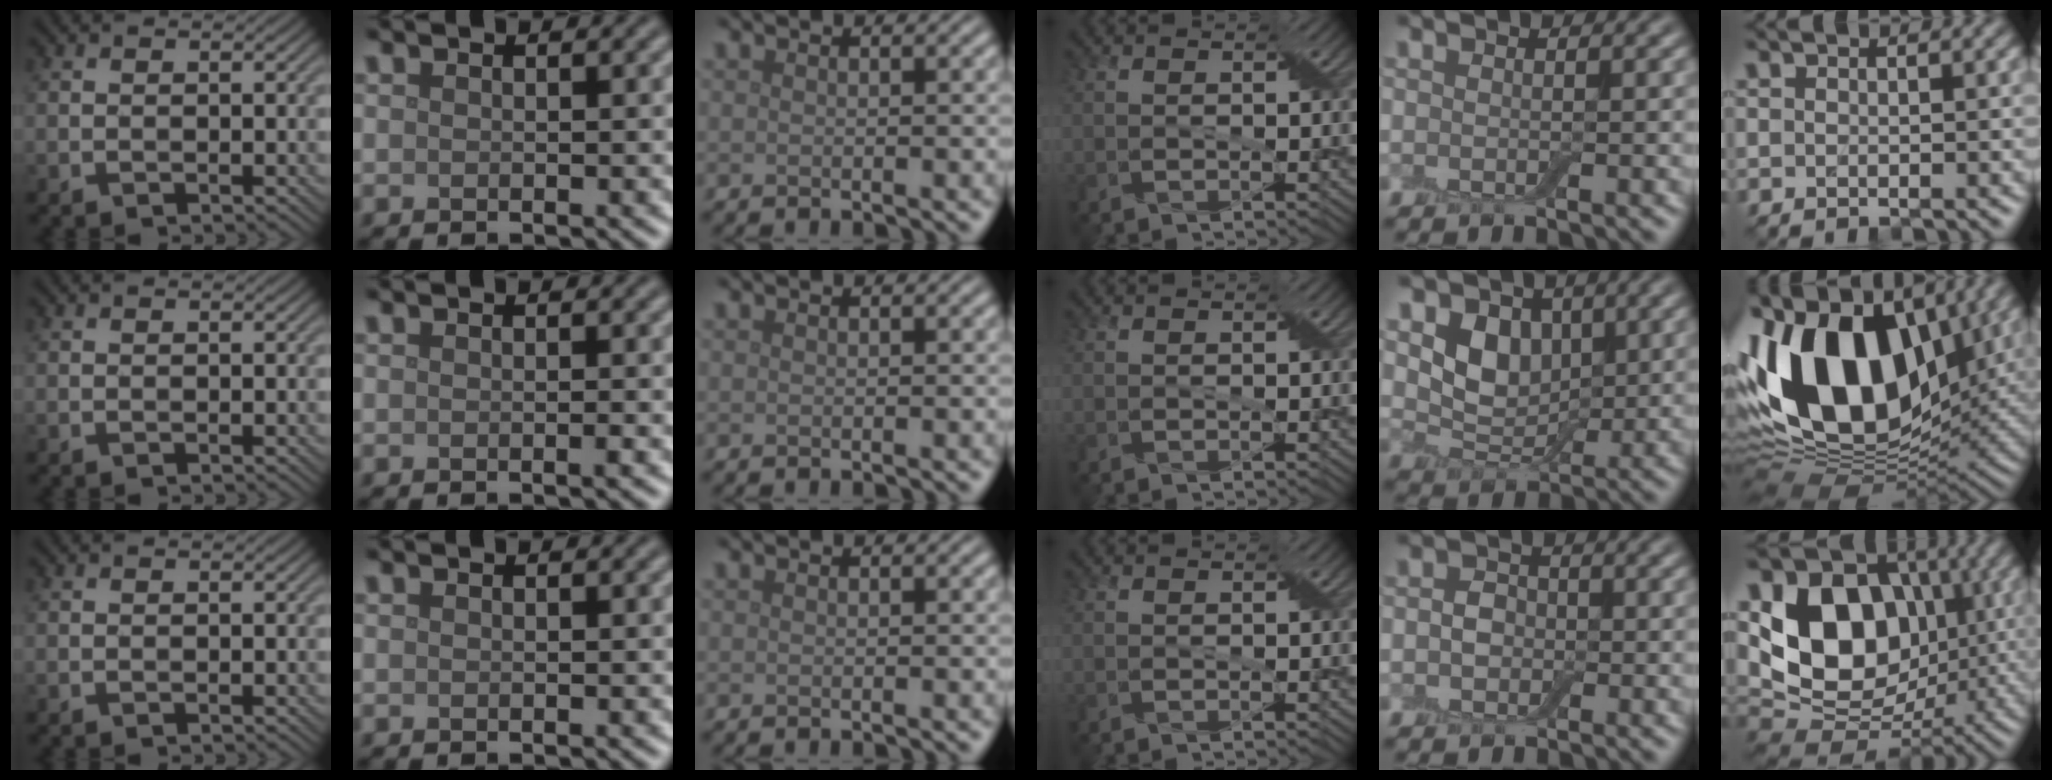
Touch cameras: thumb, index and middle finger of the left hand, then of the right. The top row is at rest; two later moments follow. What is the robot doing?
{"motion": "extract", "object": "drawer"}